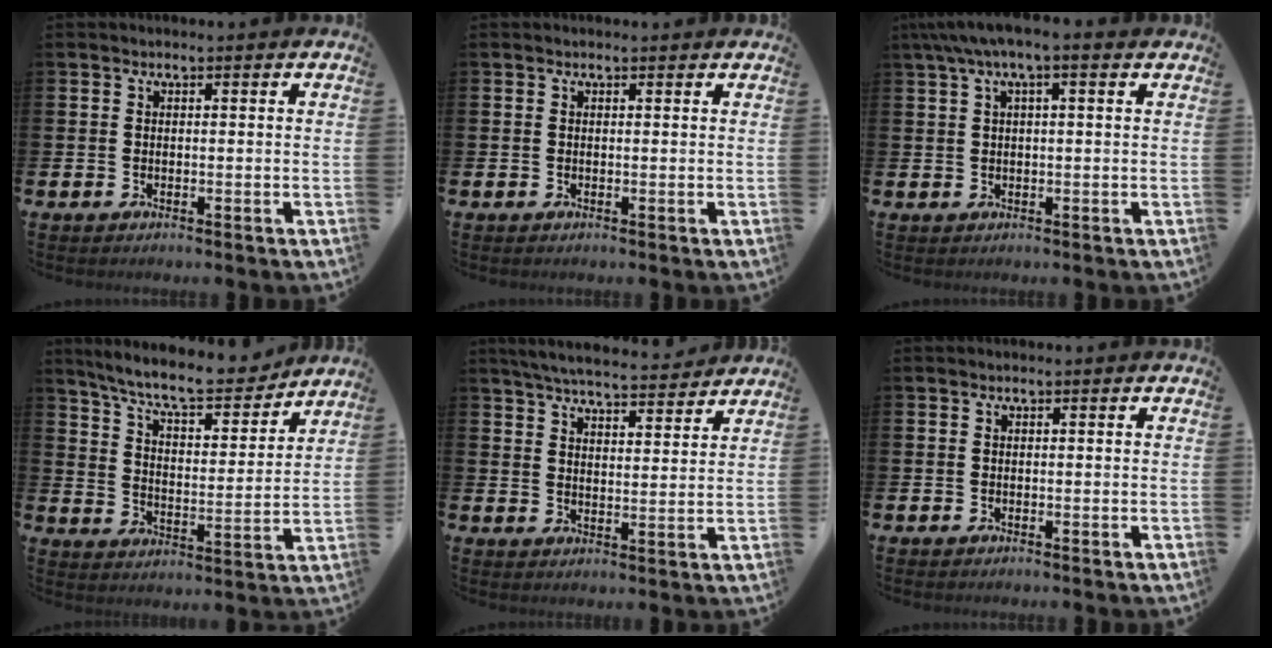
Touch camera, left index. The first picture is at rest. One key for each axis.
{"total": 0.0}
{"total": 3.6, "fx": 1.8, "fy": 0.9, "fz": 3.0, "tx": -0.056, "ty": 0.004, "tz": 0.029}
{"total": 9.2, "fx": 8.4, "fy": 1.7, "fz": 3.4, "tx": -0.096, "ty": -0.056, "tz": 0.143}
{"total": 5.9, "fx": 5.8, "fy": 0.4, "fz": 1.2, "tx": -0.039, "ty": -0.036, "tz": 0.102}
{"total": 0.0}